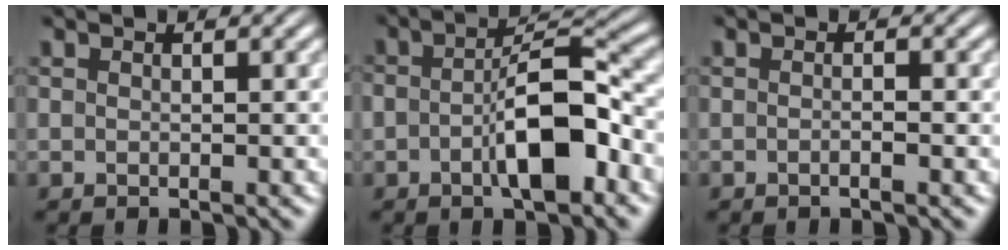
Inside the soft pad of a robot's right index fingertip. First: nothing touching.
{"total": 6.1, "force": [-1.6, 2.1, 5.5], "torque": [-0.089, -0.004, -0.027]}
{"total": 0.7, "force": [-0.5, 0.0, 0.5], "torque": [-0.007, 0.006, -0.014]}